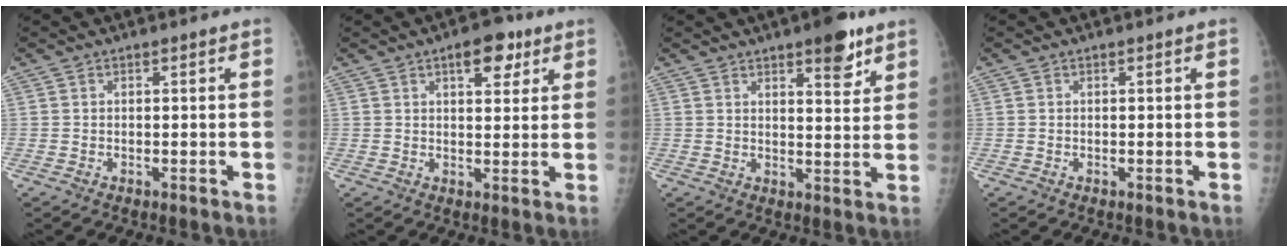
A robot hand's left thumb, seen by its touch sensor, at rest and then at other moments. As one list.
[{"total": 6.7, "force": [3.6, 3.3, 4.6], "torque": [-0.038, -0.012, 0.045]}, {"total": 7.4, "force": [4.7, 2.5, 5.1], "torque": [-0.051, -0.026, 0.063]}, {"total": 0.0}]